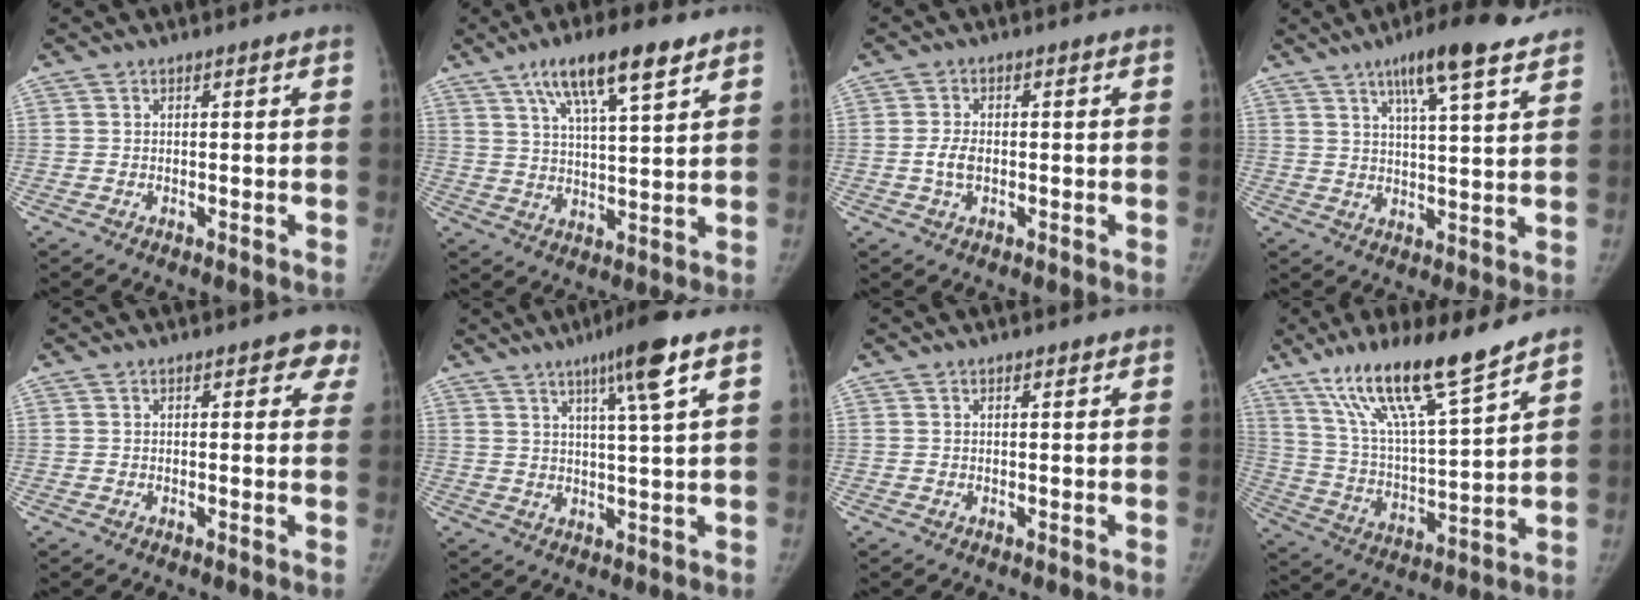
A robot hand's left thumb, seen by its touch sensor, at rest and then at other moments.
{"total": 12.5, "force": [7.5, 3.0, 9.5], "torque": [-0.150, -0.023, 0.129]}
{"total": 3.2, "force": [-0.5, 1.9, 2.5], "torque": [-0.050, 0.006, -0.010]}
{"total": 12.3, "force": [8.2, 2.1, 8.9], "torque": [-0.125, -0.029, 0.125]}
{"total": 3.9, "force": [2.3, 2.1, 2.3], "torque": [0.017, -0.002, 0.012]}
{"total": 8.9, "force": [4.8, -0.3, 7.5], "torque": [-0.126, -0.018, 0.077]}
{"total": 0.6, "force": [0.5, 0.3, 0.1], "torque": [-0.002, -0.004, 0.006]}
{"total": 17.9, "force": [12.9, 2.5, 12.2], "torque": [-0.199, -0.064, 0.240]}